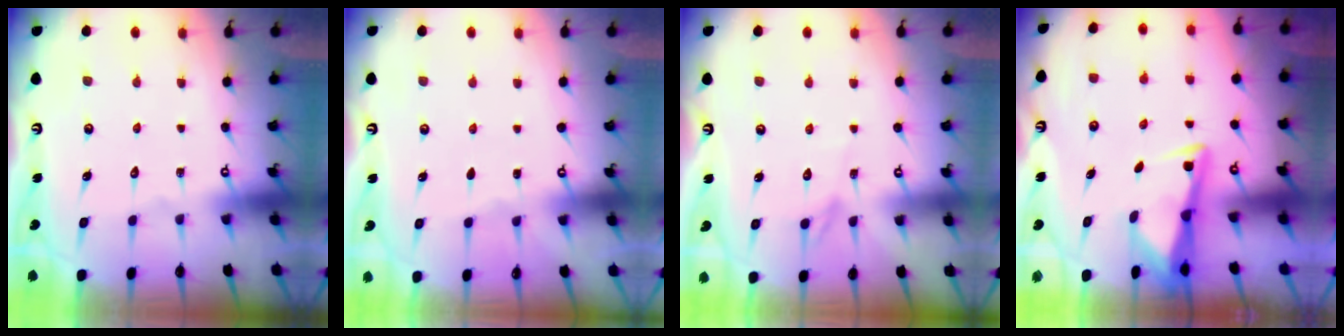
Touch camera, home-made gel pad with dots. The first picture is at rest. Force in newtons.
{"total": 0.0}
{"total": 2.4, "press": 2.4, "slide": 0.3}
{"total": 3.0, "press": 2.9, "slide": 0.4}